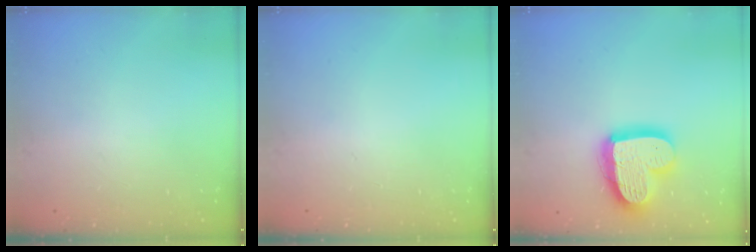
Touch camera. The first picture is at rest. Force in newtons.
{"total": 0.0}
{"total": 17.7, "press": 17.6, "slide": 1.6}